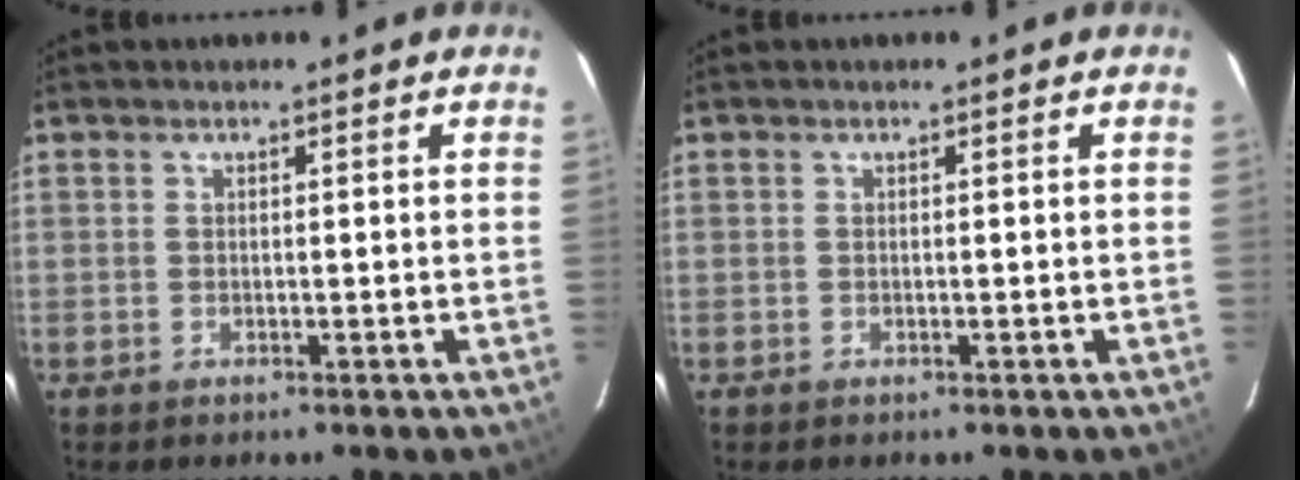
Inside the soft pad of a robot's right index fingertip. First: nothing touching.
{"total": 0.0}